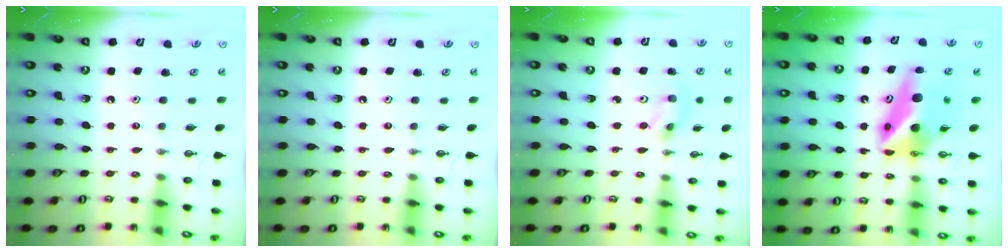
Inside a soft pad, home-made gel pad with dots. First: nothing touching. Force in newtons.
{"total": 0.0}
{"total": 4.4, "press": 3.7, "slide": 2.4}
{"total": 10.2, "press": 10.2, "slide": 0.8}